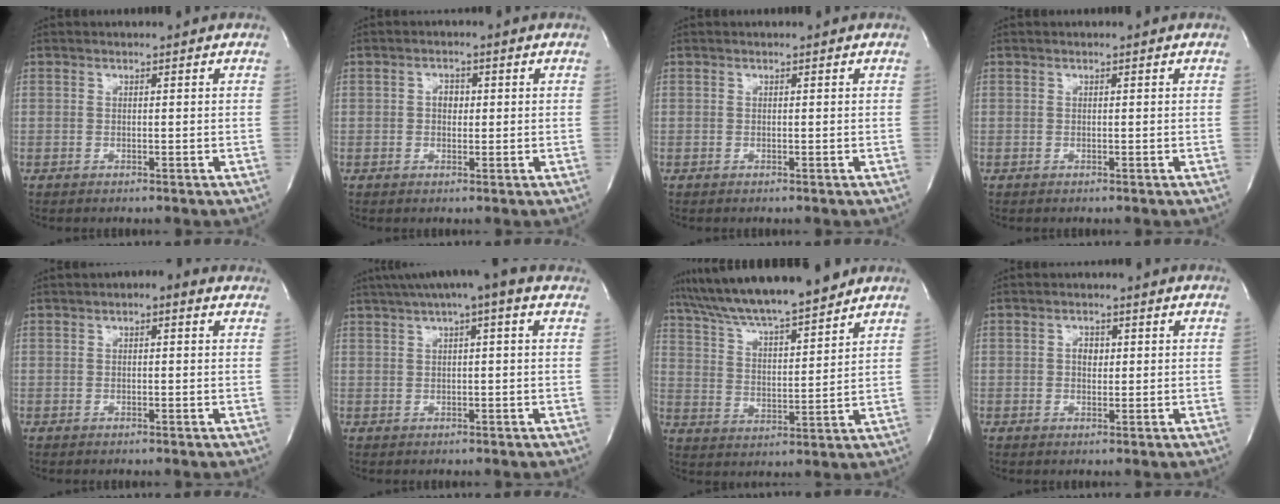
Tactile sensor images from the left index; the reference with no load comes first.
{"total": 2.0, "force": [0.1, 1.4, 1.4], "torque": [-0.024, 0.006, 0.001]}
{"total": 0.0}
{"total": 0.0}
{"total": 2.7, "force": [1.4, 1.2, 2.1], "torque": [-0.030, 0.017, 0.014]}
{"total": 8.6, "force": [5.4, 1.1, 6.6], "torque": [-0.108, 0.043, 0.075]}
{"total": 15.8, "force": [13.7, 1.2, 7.7], "torque": [-0.134, 0.017, 0.234]}
{"total": 2.0, "force": [0.2, 1.4, 1.4], "torque": [-0.026, 0.003, 0.003]}